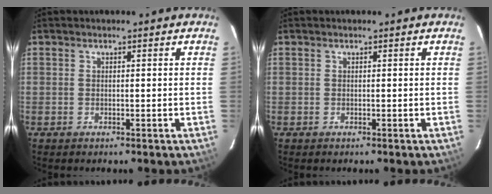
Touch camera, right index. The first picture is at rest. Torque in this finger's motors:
{"motor_torque": [0.01, 0.01, 0.01, 0.00]}